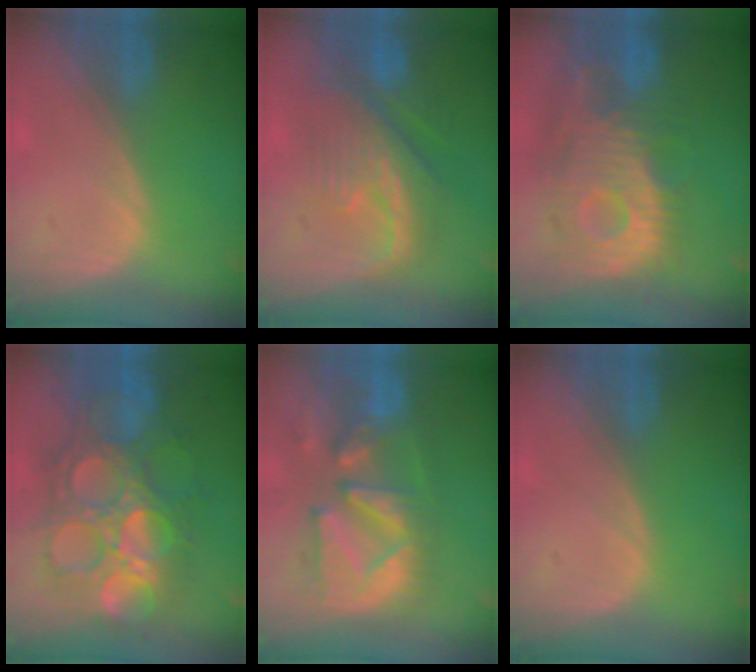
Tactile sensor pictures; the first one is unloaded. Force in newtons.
{"total": 9.0, "press": 8.7, "slide": 2.0}
{"total": 12.5, "press": 11.0, "slide": 5.9}
{"total": 13.6, "press": 13.5, "slide": 1.5}
{"total": 11.8, "press": 11.0, "slide": 4.5}
{"total": 0.0}